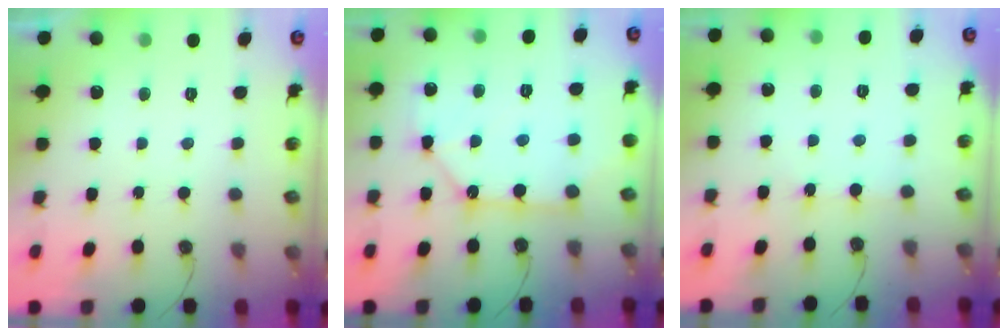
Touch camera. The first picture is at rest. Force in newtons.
{"total": 12.6, "press": 12.5, "slide": 1.2}
{"total": 2.5, "press": 2.5, "slide": 0.4}